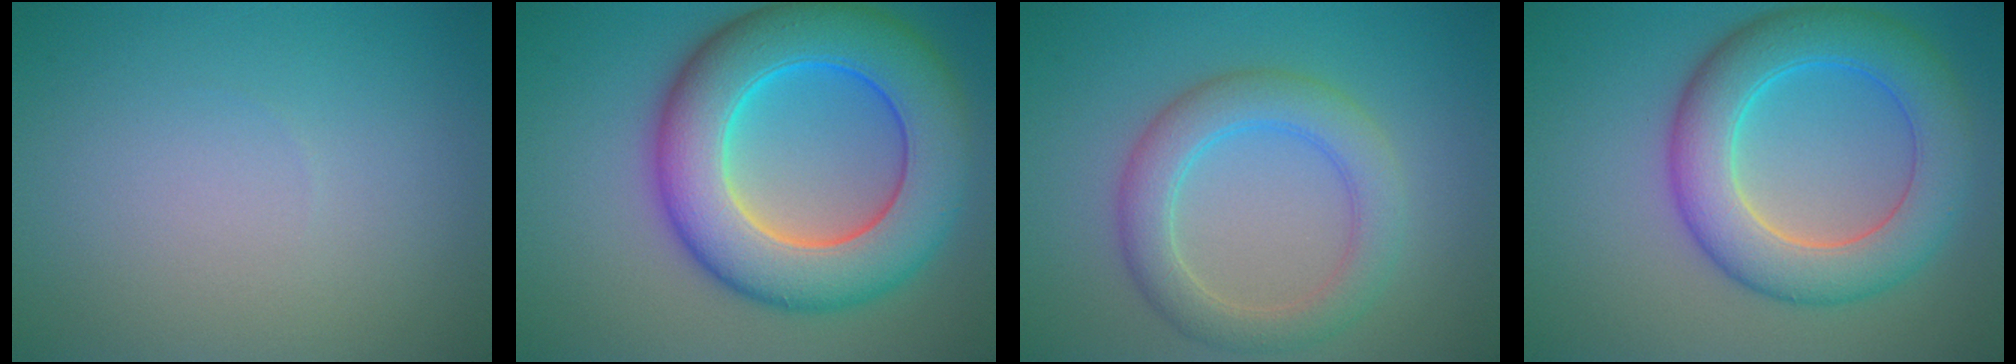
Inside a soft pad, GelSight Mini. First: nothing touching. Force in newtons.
{"total": 11.8, "press": 11.8, "slide": 0.4}
{"total": 4.5, "press": 4.5, "slide": 0.1}
{"total": 7.6, "press": 7.6, "slide": 0.2}